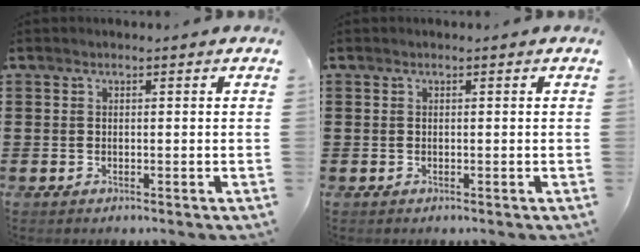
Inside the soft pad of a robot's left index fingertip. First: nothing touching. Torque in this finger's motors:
{"motor_torque": [-0.02, -0.01, 0.00, 0.00]}